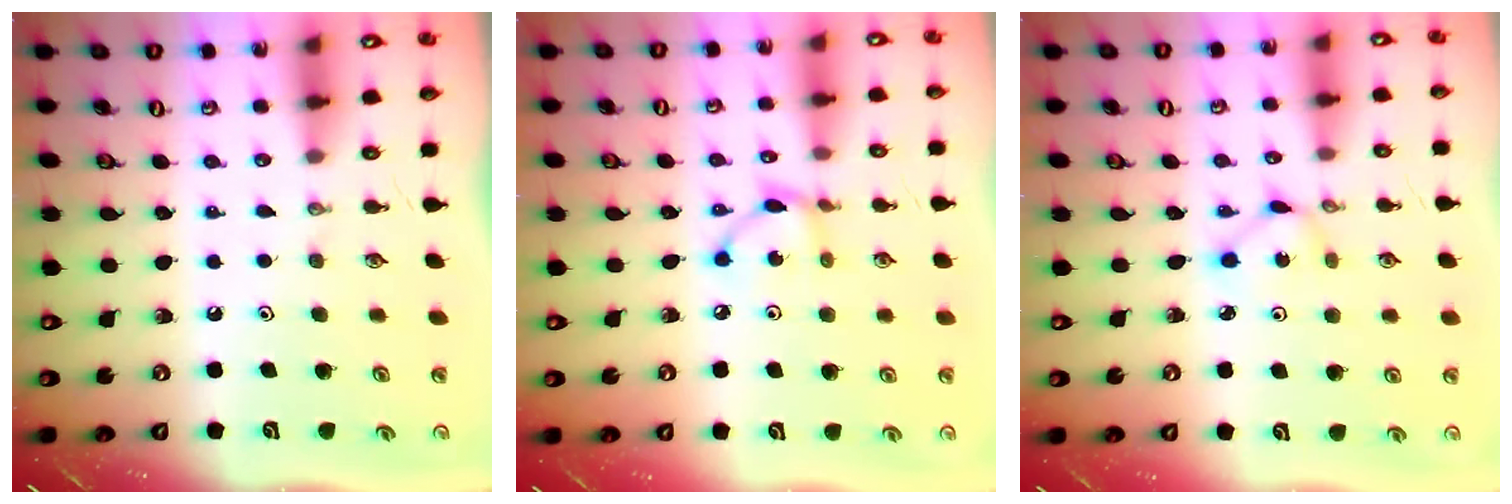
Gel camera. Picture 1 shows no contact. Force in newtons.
{"total": 5.9, "press": 5.9, "slide": 0.1}
{"total": 2.1, "press": 2.1, "slide": 0.3}